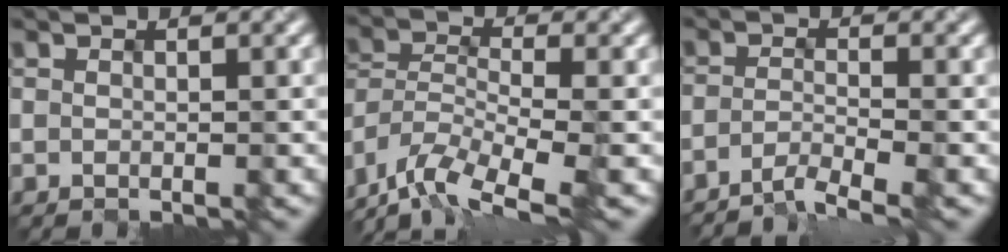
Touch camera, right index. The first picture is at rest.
{"total": 9.0, "force": [-7.1, 2.8, 4.9], "torque": [-0.086, -0.017, -0.124]}
{"total": 2.8, "force": [-2.4, 0.1, 1.4], "torque": [-0.021, 0.000, -0.053]}